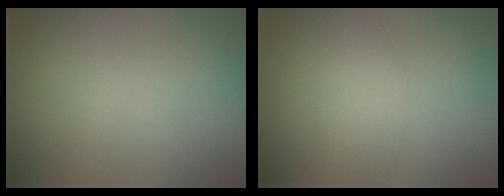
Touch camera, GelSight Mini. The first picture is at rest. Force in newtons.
{"total": 2.3, "press": 2.3, "slide": 0.1}